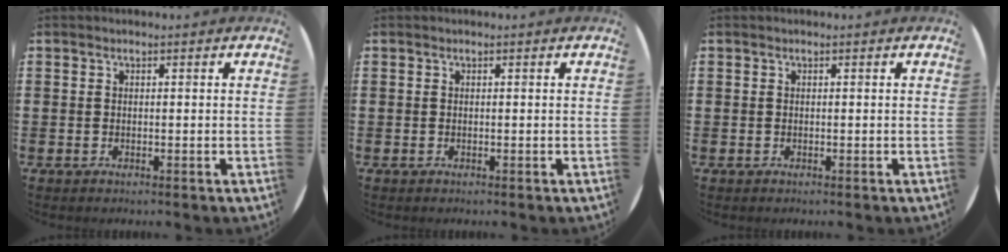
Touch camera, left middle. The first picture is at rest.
{"total": 0.0}
{"total": 0.0}